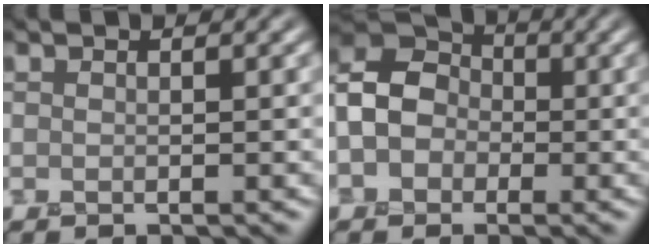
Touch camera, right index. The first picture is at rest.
{"total": 6.9, "force": [-0.9, 5.8, 3.6], "torque": [-0.071, 0.015, -0.032]}